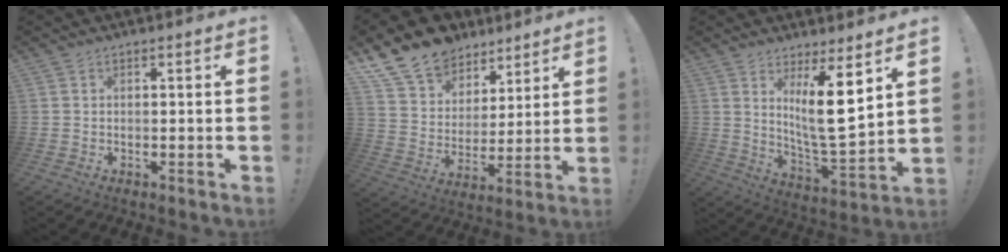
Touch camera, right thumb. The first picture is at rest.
{"total": 14.7, "force": [10.4, 9.5, 3.9], "torque": [-0.075, -0.075, 0.205]}
{"total": 13.3, "force": [5.6, 2.2, 11.9], "torque": [-0.192, -0.052, 0.087]}